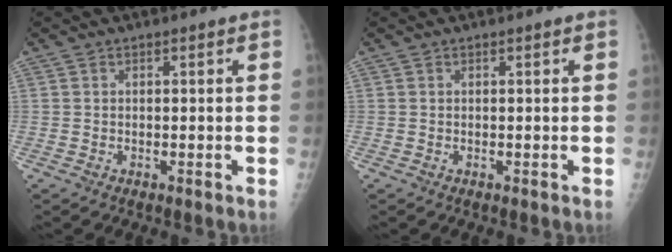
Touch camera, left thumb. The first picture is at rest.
{"total": 0.0}